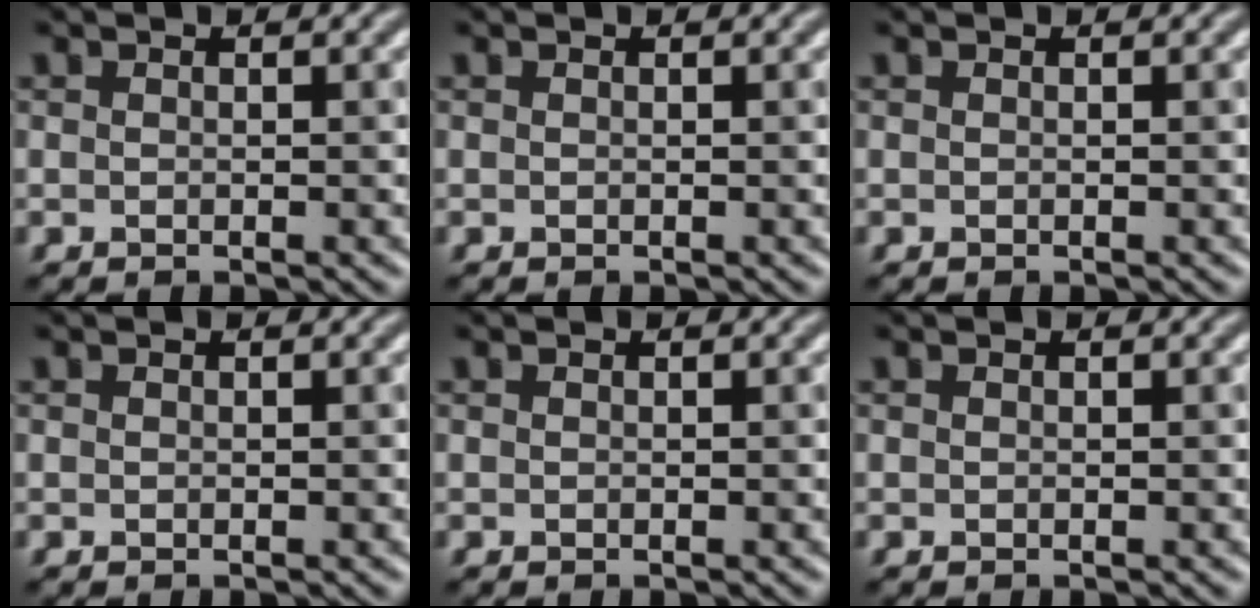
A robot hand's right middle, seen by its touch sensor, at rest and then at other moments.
{"total": 0.0}
{"total": 0.0}
{"total": 0.0}
{"total": 0.0}
{"total": 0.0}